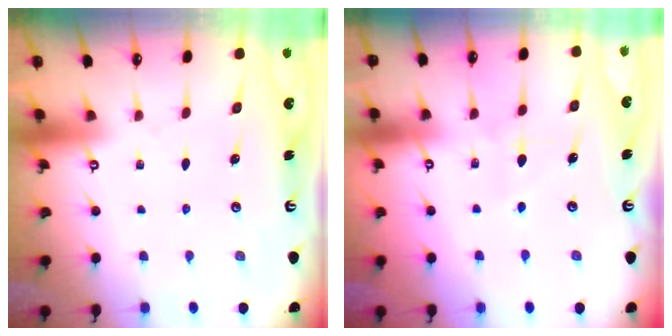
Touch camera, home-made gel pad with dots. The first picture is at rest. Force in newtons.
{"total": 5.5, "press": 5.5, "slide": 0.3}